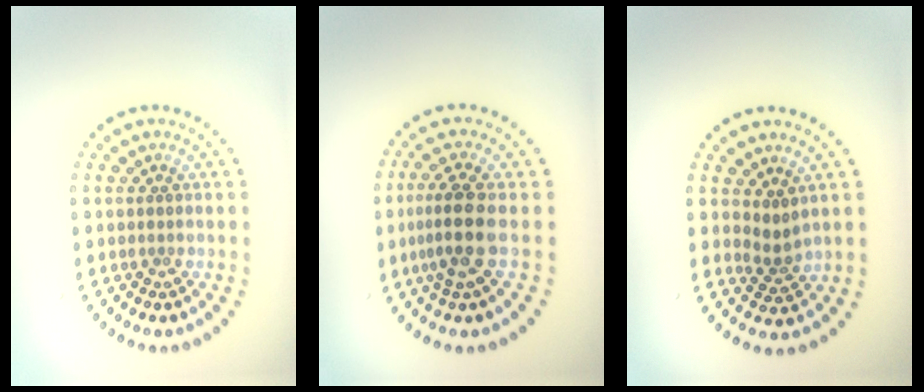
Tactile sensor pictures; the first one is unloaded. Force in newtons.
{"total": 3.4, "press": 2.9, "slide": 1.9}
{"total": 1.9, "press": 1.3, "slide": 1.5}